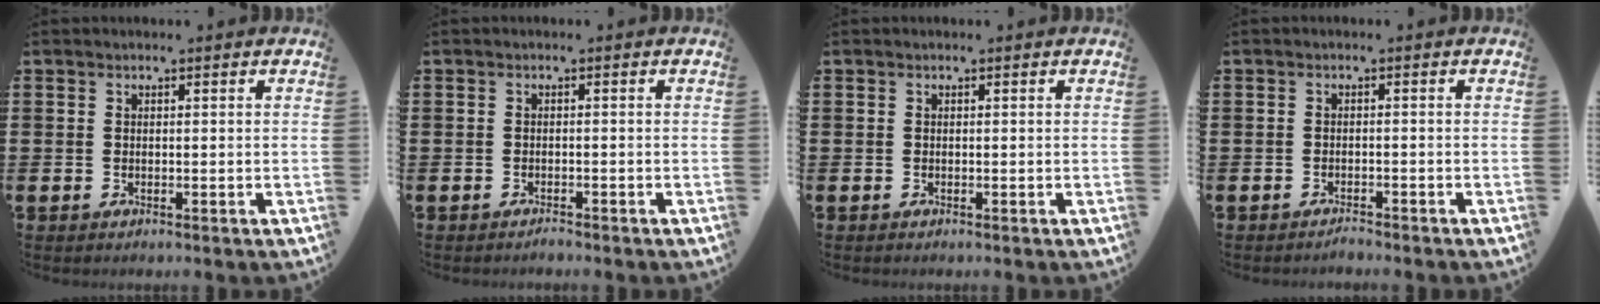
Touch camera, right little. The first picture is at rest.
{"total": 0.7, "force": [-0.7, 0.0, 0.1], "torque": [-0.004, -0.003, -0.013]}
{"total": 0.0}
{"total": 1.0, "force": [-1.0, 0.0, 0.1], "torque": [-0.005, -0.001, -0.021]}